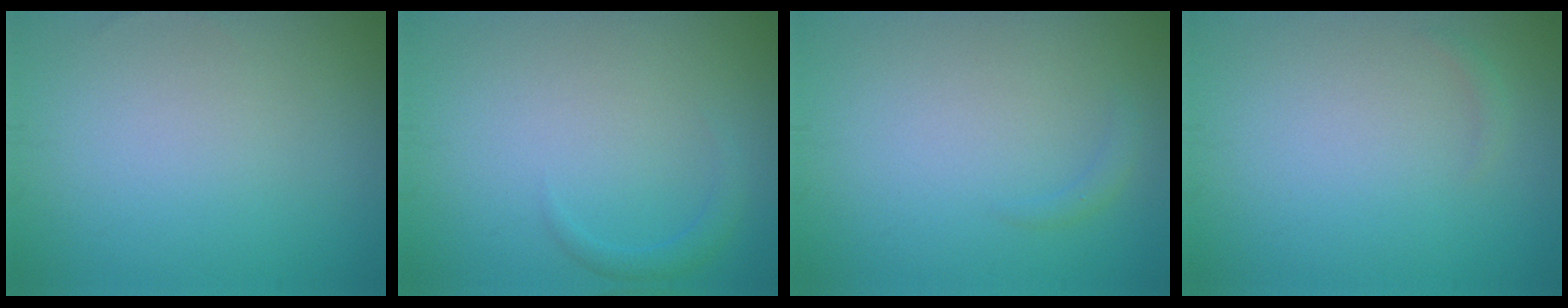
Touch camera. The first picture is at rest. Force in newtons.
{"total": 1.2, "press": 1.2, "slide": 0.1}
{"total": 0.8, "press": 0.8, "slide": 0.1}
{"total": 0.5, "press": 0.5, "slide": 0.0}